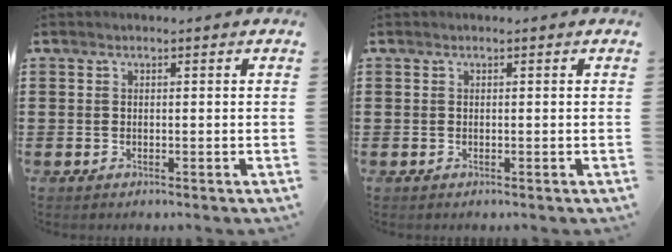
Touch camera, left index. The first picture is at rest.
{"total": 0.0}